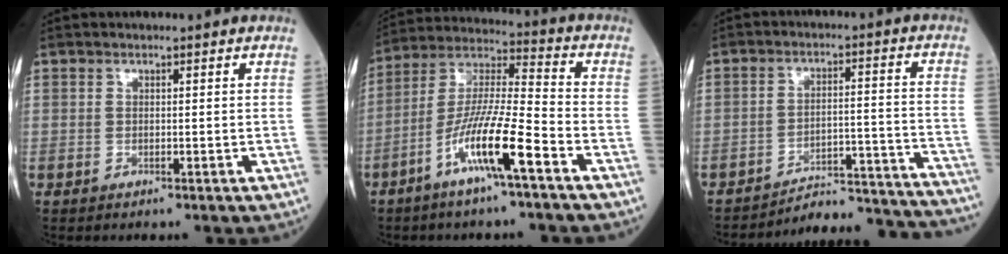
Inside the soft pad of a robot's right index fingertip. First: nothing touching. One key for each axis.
{"total": 12.4, "fx": -6.2, "fy": 0.5, "fz": 10.7, "tx": -0.210, "ty": -0.004, "tz": -0.124}
{"total": 18.2, "fx": -18.1, "fy": 0.0, "fz": 2.0, "tx": -0.002, "ty": 0.029, "tz": -0.238}